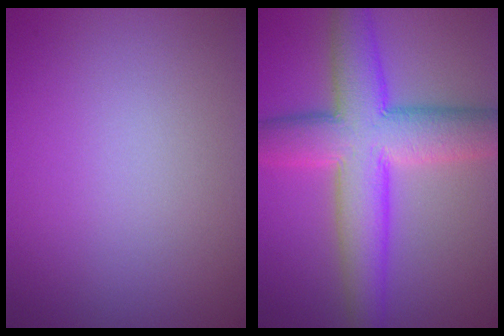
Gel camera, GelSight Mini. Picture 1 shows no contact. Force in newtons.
{"total": 9.4, "press": 9.4, "slide": 0.2}